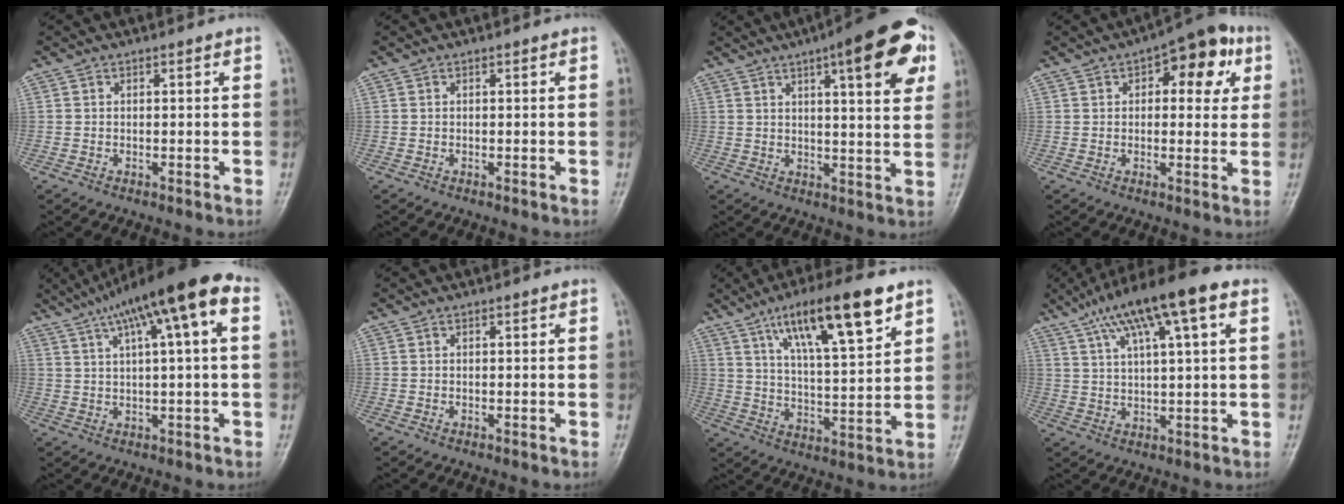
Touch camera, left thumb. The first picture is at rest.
{"total": 0.0}
{"total": 16.0, "force": [7.3, 4.2, 13.6], "torque": [-0.156, -0.011, 0.091]}
{"total": 11.4, "force": [4.2, 5.7, 9.0], "torque": [-0.073, 0.009, 0.045]}
{"total": 15.2, "force": [6.5, 3.0, 13.4], "torque": [-0.222, 0.028, 0.101]}
{"total": 0.0}
{"total": 16.9, "force": [9.5, 3.8, 13.4], "torque": [-0.211, -0.031, 0.165]}
{"total": 15.8, "force": [7.7, 3.5, 13.3], "torque": [-0.225, 0.016, 0.130]}